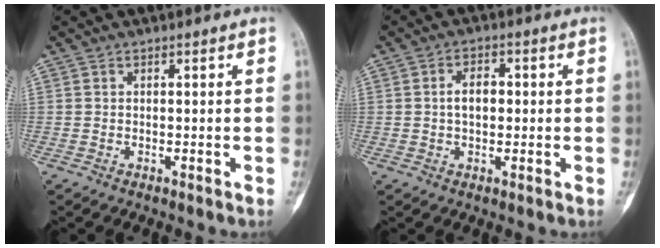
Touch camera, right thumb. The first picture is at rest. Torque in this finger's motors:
{"motor_torque": [0.06, 0.10, 0.20, -0.13, -0.02]}